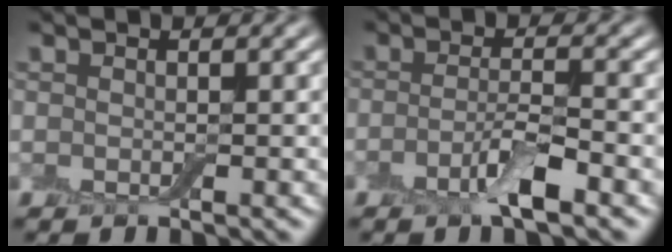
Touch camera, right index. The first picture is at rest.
{"total": 3.4, "force": [-1.7, 0.8, 2.8], "torque": [-0.053, 0.004, -0.039]}